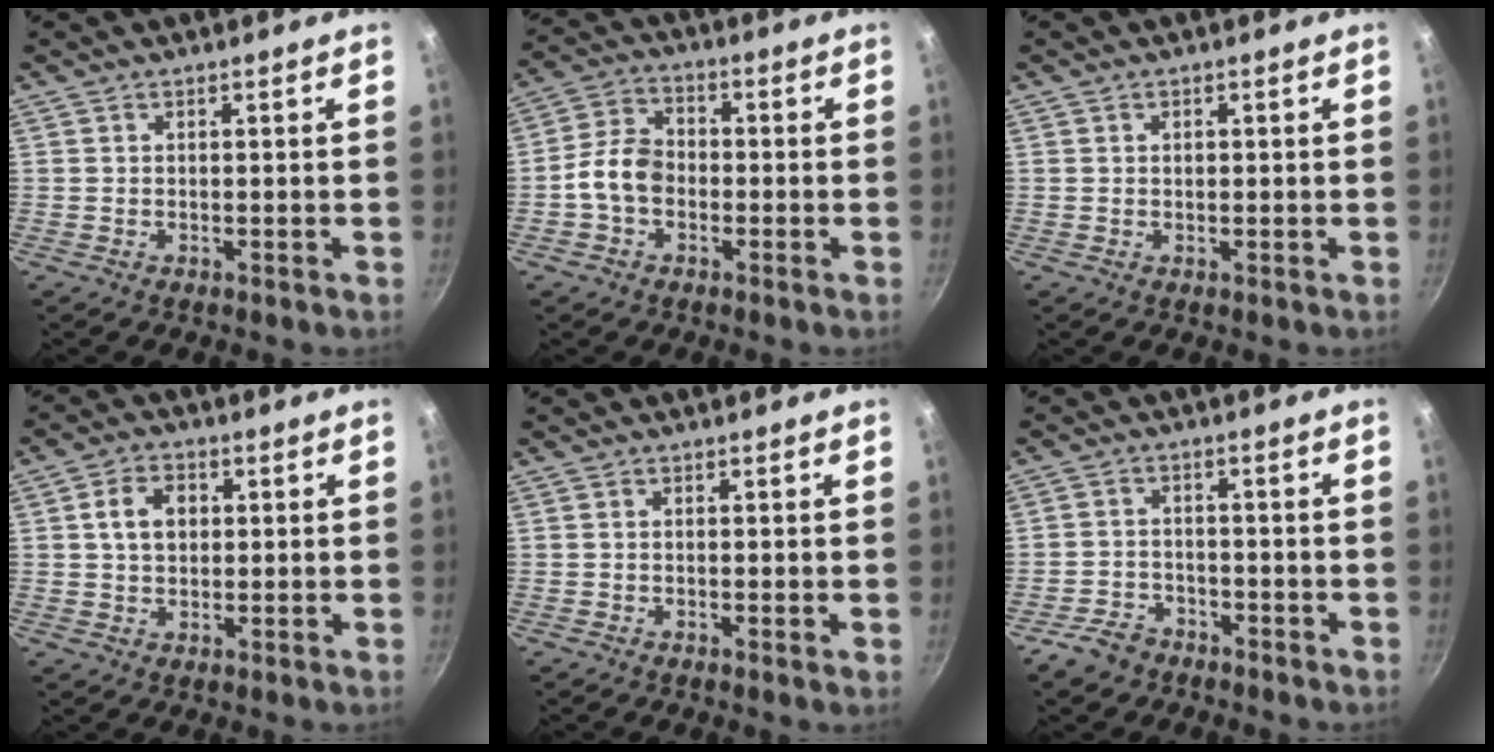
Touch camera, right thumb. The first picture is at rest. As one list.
[{"total": 7.3, "force": [-1.8, 5.4, 4.6], "torque": [-0.068, 0.028, -0.048]}, {"total": 0.8, "force": [0.2, 0.6, 0.4], "torque": [-0.001, 0.004, 0.004]}, {"total": 6.3, "force": [1.1, 4.7, 4.0], "torque": [-0.047, 0.009, 0.016]}, {"total": 0.8, "force": [-0.2, 0.0, 0.8], "torque": [-0.012, -0.002, -0.006]}, {"total": 5.1, "force": [-3.7, 3.2, 1.4], "torque": [-0.021, 0.039, -0.064]}]